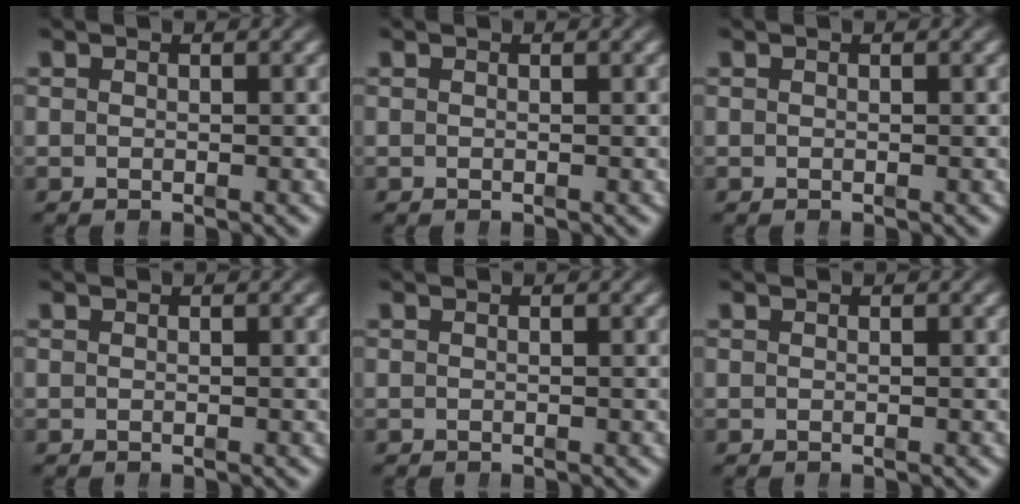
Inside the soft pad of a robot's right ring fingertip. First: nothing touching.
{"total": 0.0}
{"total": 0.0}
{"total": 0.0}
{"total": 0.0}
{"total": 0.0}